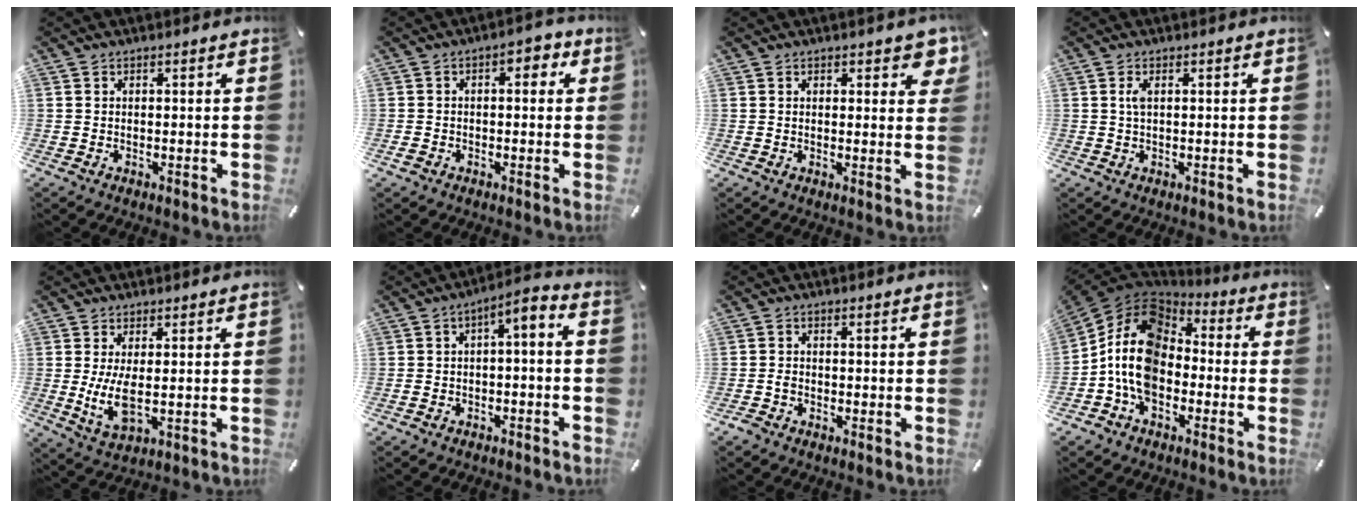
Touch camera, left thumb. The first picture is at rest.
{"total": 3.7, "force": [-0.6, 2.8, 2.3], "torque": [-0.030, 0.008, -0.017]}
{"total": 3.8, "force": [2.2, 2.0, 2.4], "torque": [-0.022, -0.007, 0.032]}
{"total": 1.9, "force": [0.4, 0.6, 1.7], "torque": [-0.035, 0.003, 0.006]}
{"total": 7.4, "force": [0.4, 2.8, 6.8], "torque": [-0.145, -0.018, 0.004]}
{"total": 4.7, "force": [-2.7, 2.1, 3.2], "torque": [-0.056, 0.012, -0.054]}
{"total": 1.9, "force": [-1.2, 1.2, 0.6], "torque": [-0.012, 0.006, -0.024]}
{"total": 13.7, "force": [-3.2, 10.4, 8.3], "torque": [-0.198, 0.018, -0.068]}